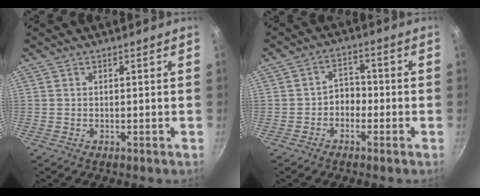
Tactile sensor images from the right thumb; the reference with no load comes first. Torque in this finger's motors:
{"motor_torque": [-0.14, 0.16, 0.05, 0.12, 0.06]}